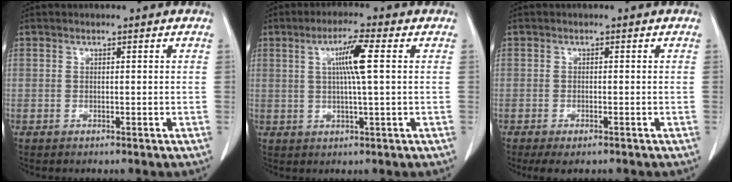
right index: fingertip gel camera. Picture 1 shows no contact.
{"total": 6.1, "force": [1.4, -0.3, 5.9], "torque": [-0.107, 0.003, 0.025]}
{"total": 3.5, "force": [-2.6, 1.0, 2.1], "torque": [-0.034, -0.009, -0.034]}